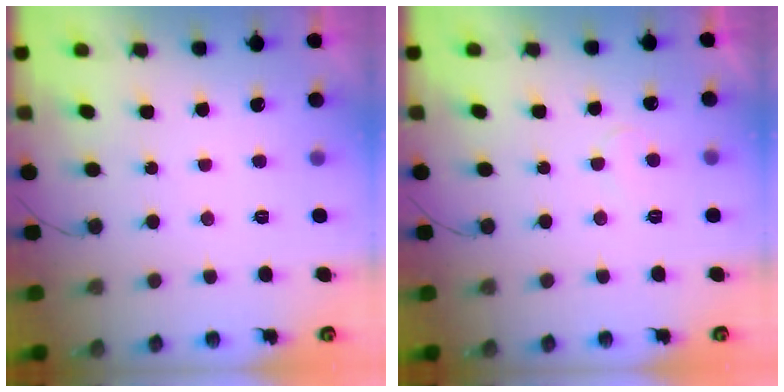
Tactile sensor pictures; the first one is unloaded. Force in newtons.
{"total": 4.3, "press": 4.3, "slide": 0.2}